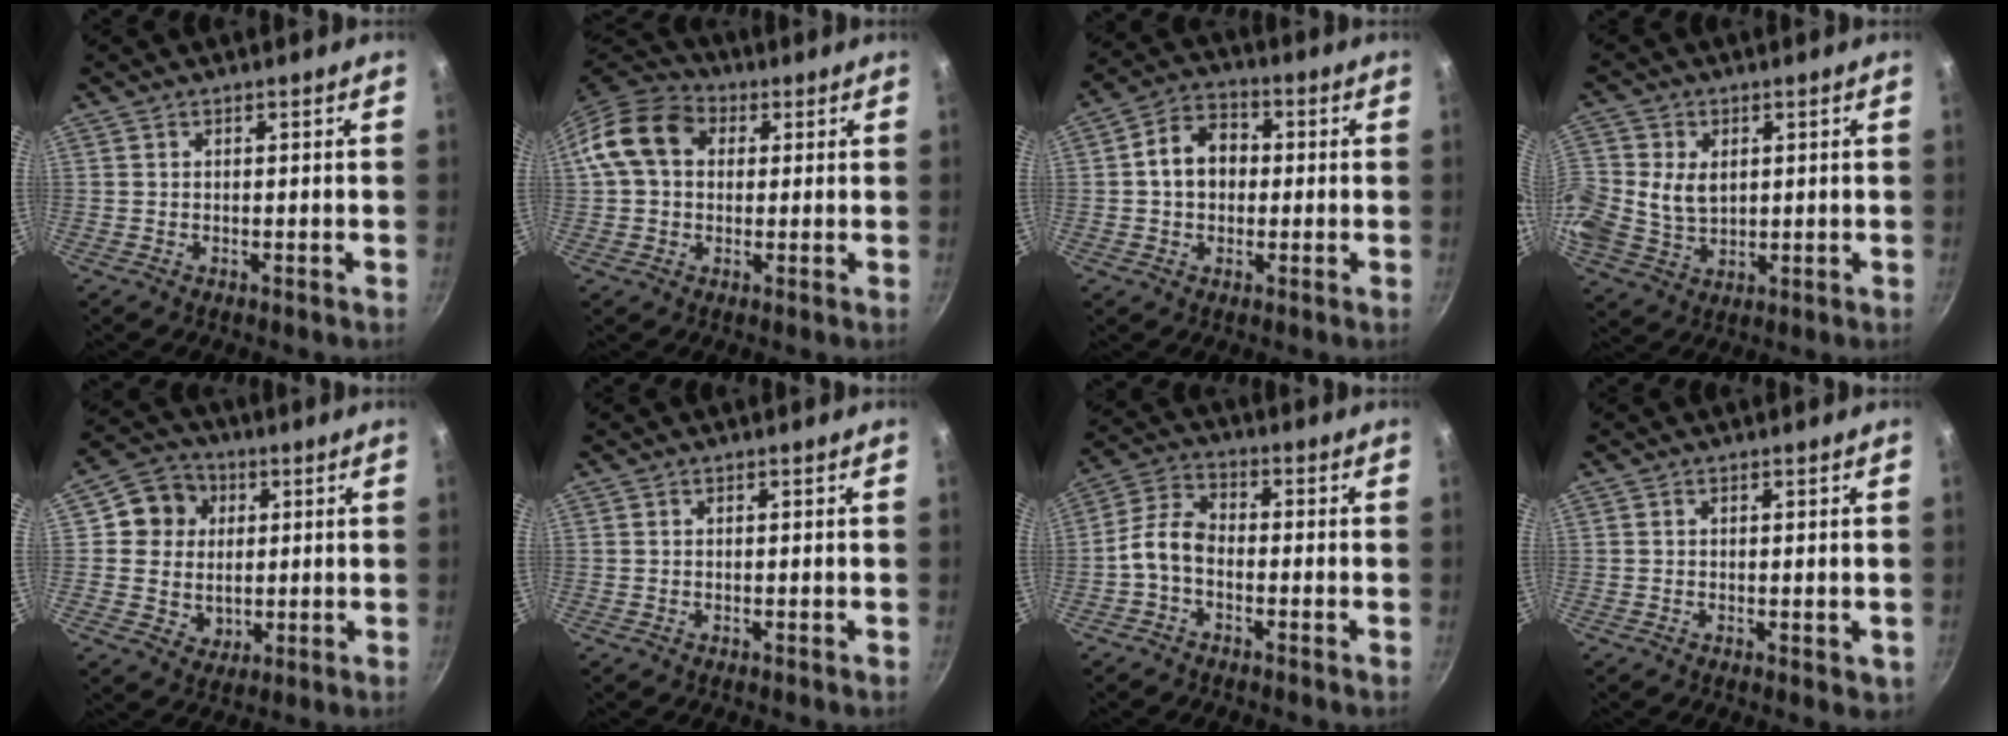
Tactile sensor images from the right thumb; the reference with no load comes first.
{"total": 12.1, "force": [2.3, 9.3, 7.4], "torque": [-0.113, 0.027, 0.023]}
{"total": 8.9, "force": [0.4, 6.9, 5.7], "torque": [-0.067, 0.022, -0.008]}
{"total": 10.3, "force": [1.2, 8.2, 6.1], "torque": [-0.131, 0.004, 0.023]}
{"total": 10.5, "force": [2.1, 9.7, 3.6], "torque": [-0.018, 0.001, 0.037]}
{"total": 0.0}
{"total": 6.3, "force": [-2.2, 3.9, 4.5], "torque": [-0.092, 0.036, -0.057]}
{"total": 1.9, "force": [-0.1, 0.9, 1.7], "torque": [-0.019, -0.005, -0.001]}